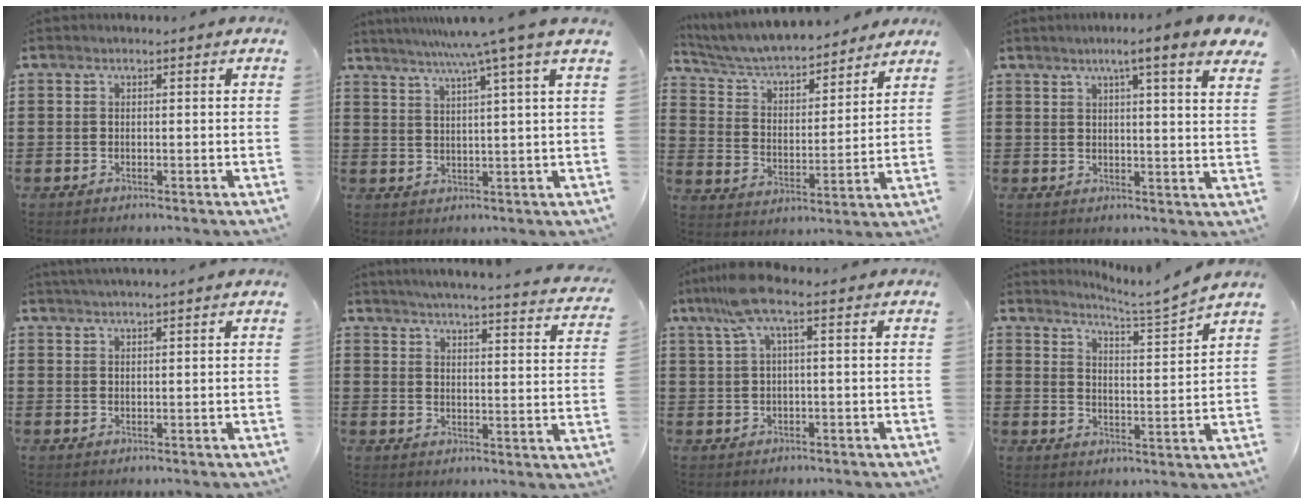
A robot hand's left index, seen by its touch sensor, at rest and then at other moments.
{"total": 7.1, "force": [5.0, -1.8, 4.7], "torque": [-0.104, -0.018, 0.080]}
{"total": 6.0, "force": [5.7, 1.0, 1.8], "torque": [-0.062, -0.037, 0.094]}
{"total": 5.6, "force": [3.7, -0.5, 4.1], "torque": [-0.077, -0.019, 0.054]}
{"total": 1.8, "force": [1.7, -0.3, 0.3], "torque": [-0.008, 0.002, 0.034]}
{"total": 4.2, "force": [4.0, -0.7, 1.1], "torque": [-0.041, -0.033, 0.064]}
{"total": 5.9, "force": [2.0, 0.7, 5.5], "torque": [-0.130, -0.006, 0.030]}
{"total": 4.2, "force": [3.8, -1.0, 1.4], "torque": [-0.037, -0.036, 0.058]}